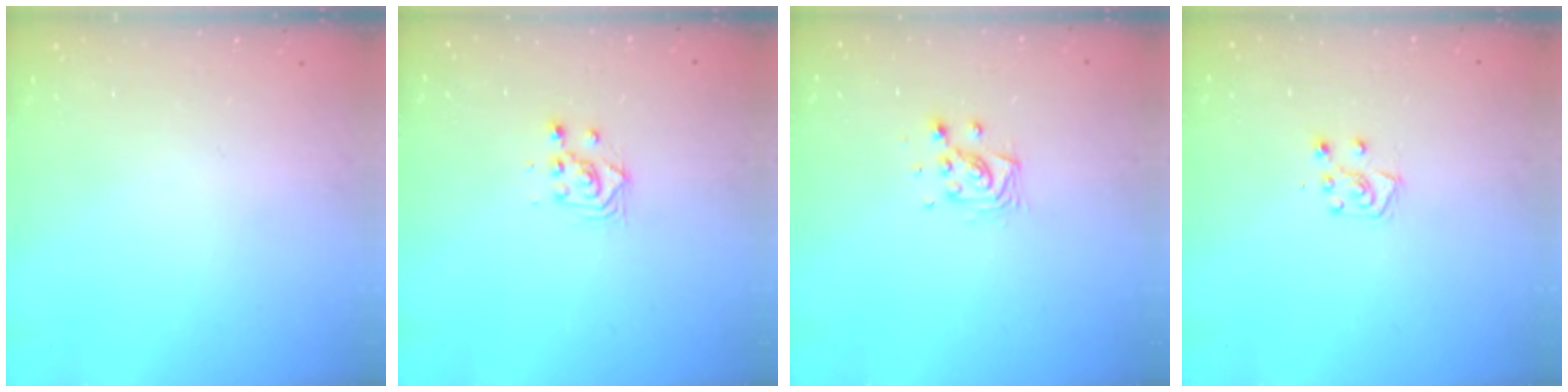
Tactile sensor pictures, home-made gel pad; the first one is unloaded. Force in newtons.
{"total": 2.8, "press": 2.8, "slide": 0.1}
{"total": 6.3, "press": 6.3, "slide": 0.3}
{"total": 6.3, "press": 6.3, "slide": 0.3}